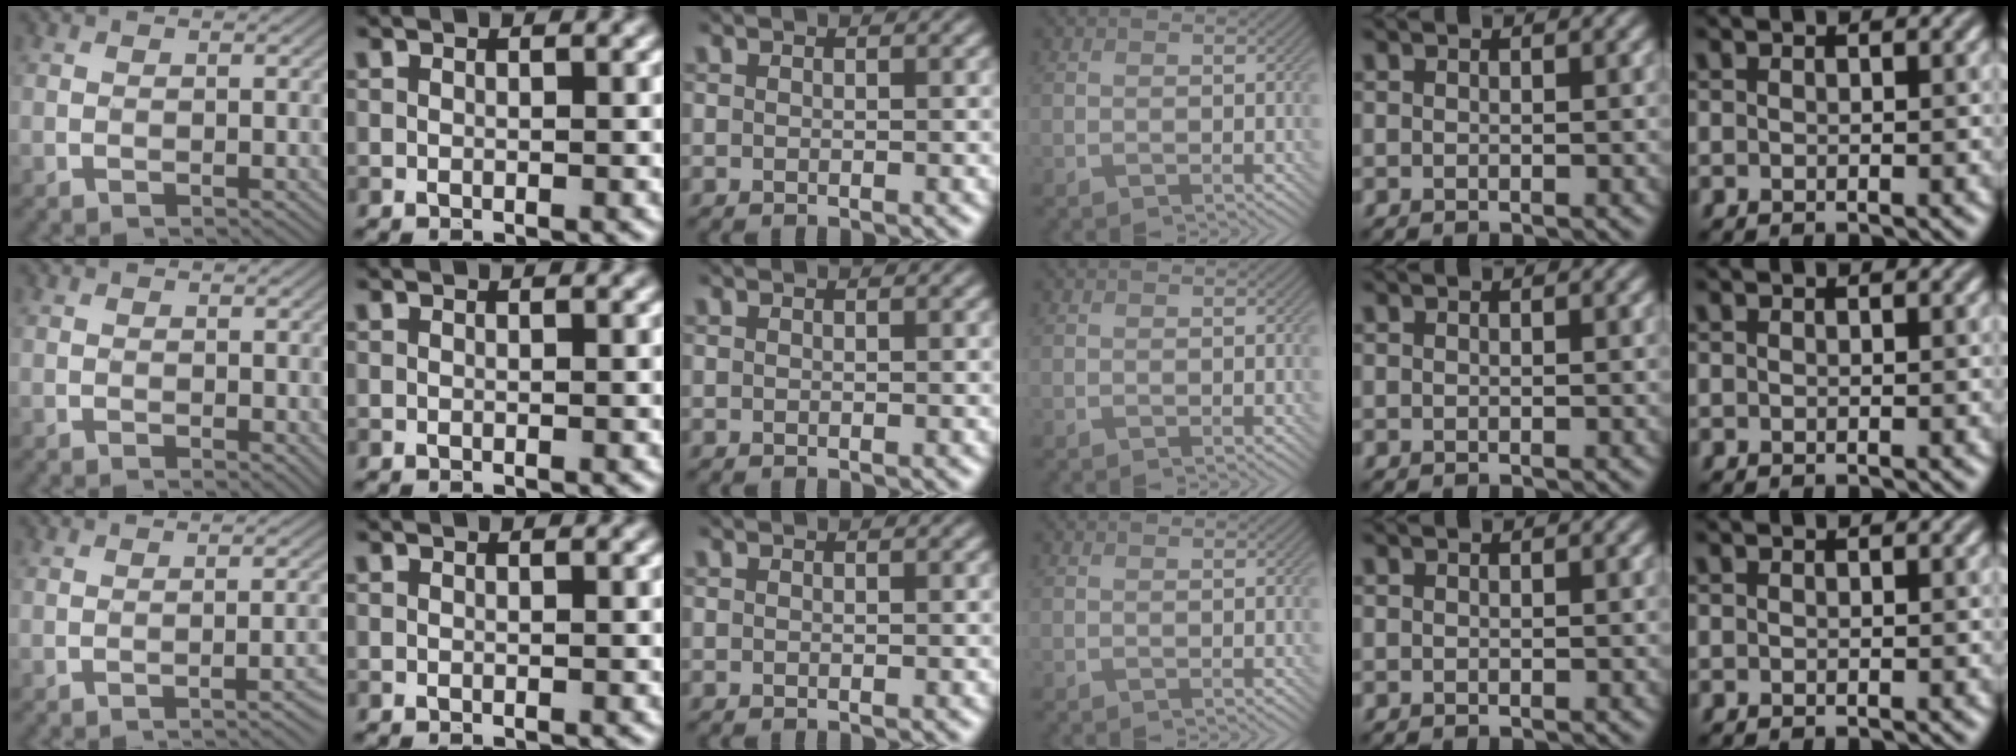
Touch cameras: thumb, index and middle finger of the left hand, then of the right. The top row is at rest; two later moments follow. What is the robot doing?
{"motion": "screw", "object": "bottle cap"}